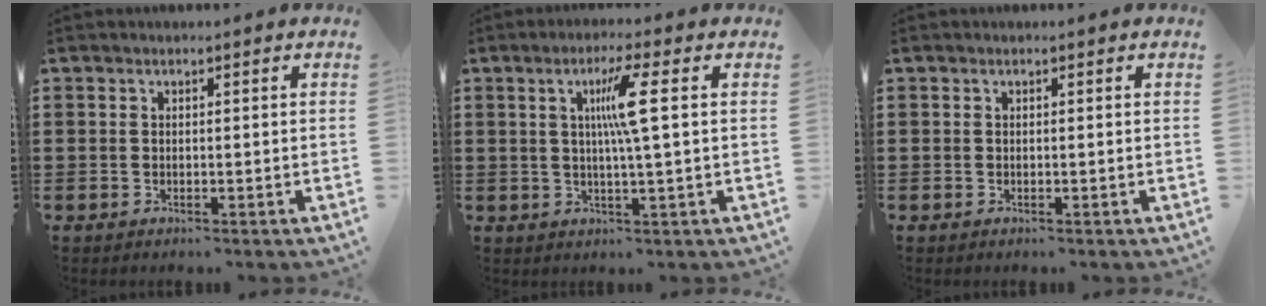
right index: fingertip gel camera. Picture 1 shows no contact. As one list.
[{"total": 6.1, "force": [1.3, -0.4, 6.0], "torque": [-0.118, -0.002, 0.014]}, {"total": 0.0}]